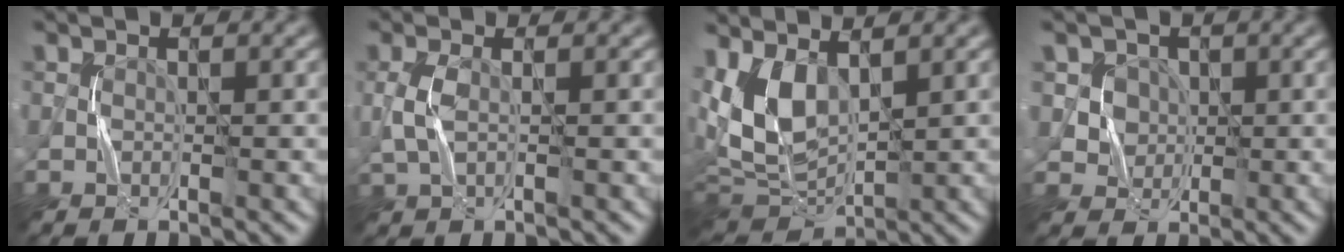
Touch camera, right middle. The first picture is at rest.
{"total": 2.1, "force": [0.0, 0.8, 1.9], "torque": [-0.053, 0.002, 0.001]}
{"total": 8.1, "force": [2.3, 4.3, 6.5], "torque": [-0.156, 0.002, 0.043]}
{"total": 4.3, "force": [1.8, 3.6, 1.5], "torque": [-0.031, 0.005, 0.036]}